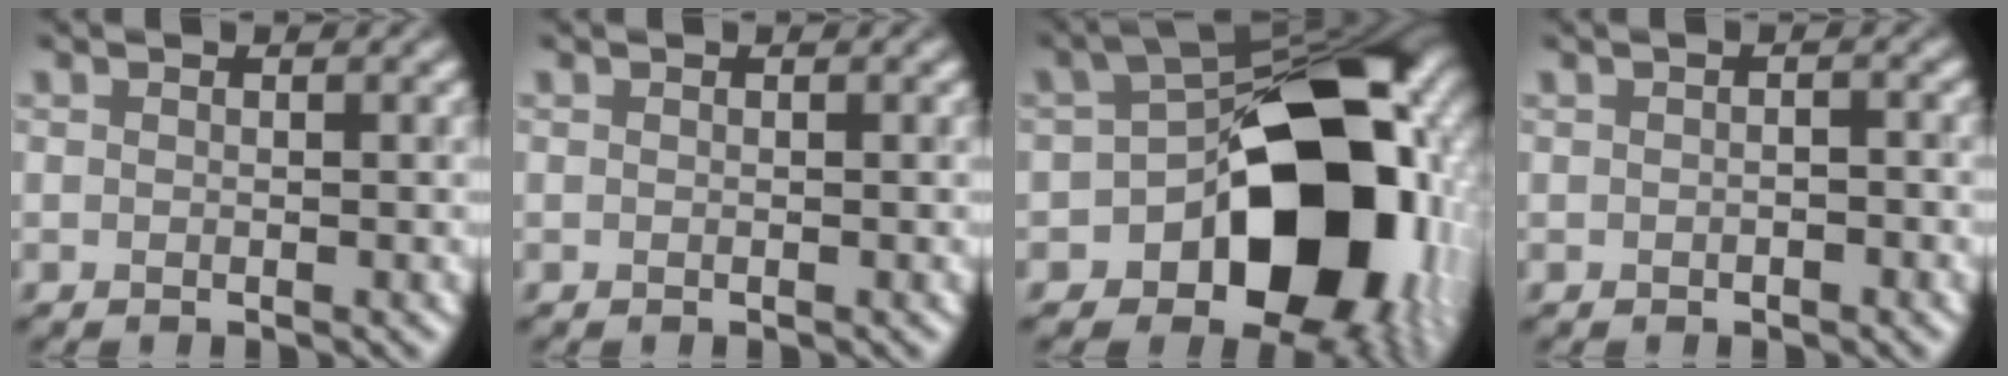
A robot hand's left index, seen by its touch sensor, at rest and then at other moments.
{"total": 0.0}
{"total": 18.0, "force": [-4.2, 12.0, 12.8], "torque": [-0.134, -0.013, -0.066]}
{"total": 0.8, "force": [-0.2, 0.3, 0.7], "torque": [-0.010, -0.002, -0.004]}